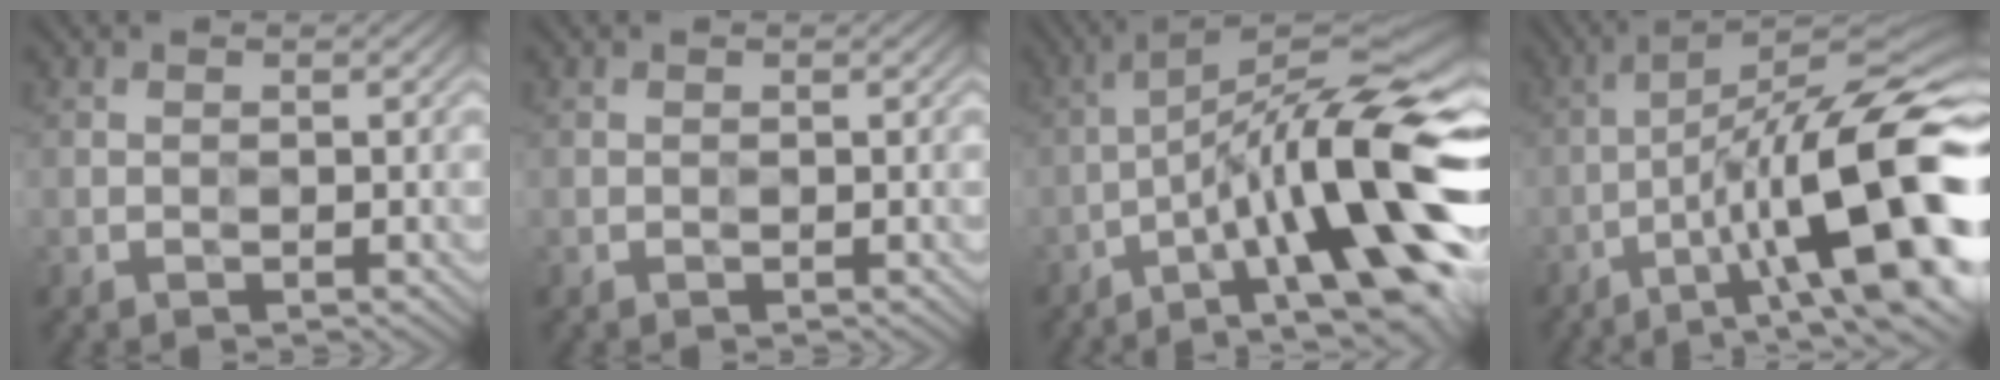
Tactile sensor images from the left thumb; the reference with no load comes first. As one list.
[{"total": 0.0}, {"total": 18.1, "force": [-5.8, 4.8, 16.5], "torque": [-0.248, 0.007, -0.091]}, {"total": 16.6, "force": [-5.2, 4.8, 15.0], "torque": [-0.232, 0.011, -0.078]}]